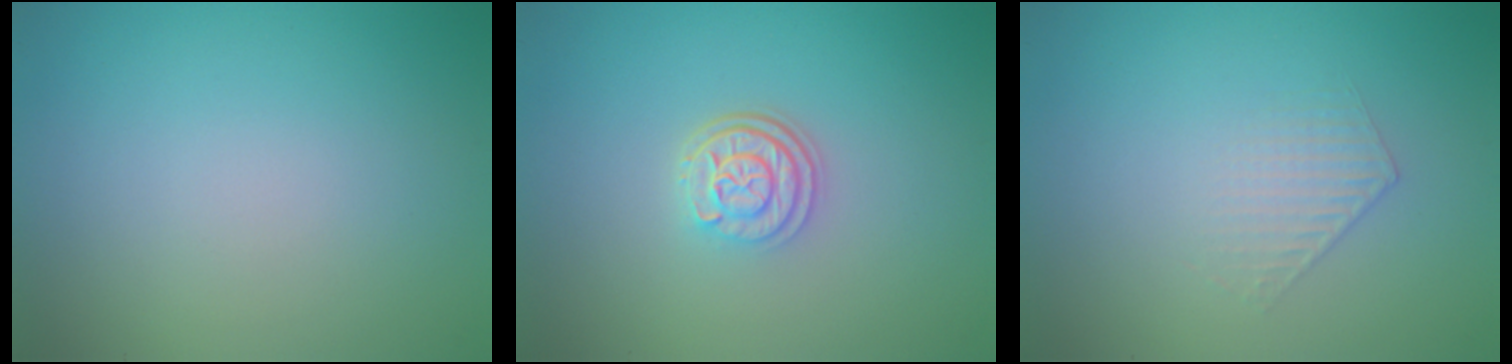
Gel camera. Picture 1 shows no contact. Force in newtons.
{"total": 3.0, "press": 2.5, "slide": 1.8}
{"total": 1.0, "press": 0.4, "slide": 0.9}